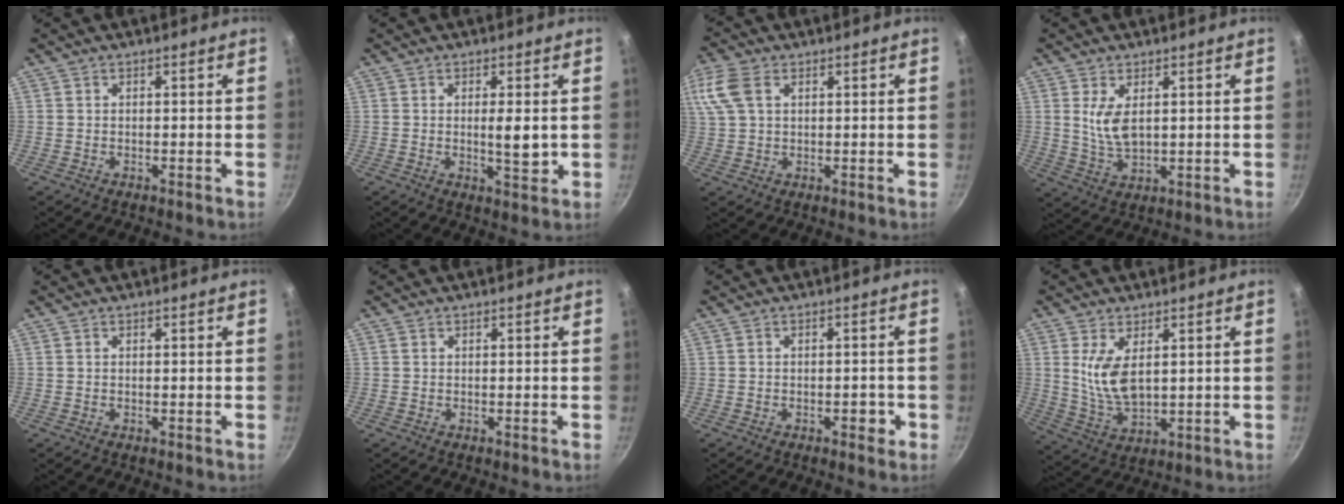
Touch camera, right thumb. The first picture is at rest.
{"total": 4.7, "force": [0.3, 1.2, 4.5], "torque": [-0.075, -0.011, 0.004]}
{"total": 8.4, "force": [3.1, 5.3, 5.7], "torque": [-0.131, 0.019, 0.061]}
{"total": 6.1, "force": [1.6, 3.1, 5.1], "torque": [-0.090, -0.021, 0.038]}
{"total": 0.0}
{"total": 0.0}
{"total": 2.7, "force": [-1.1, 1.5, 1.9], "torque": [-0.011, 0.014, -0.012]}
{"total": 8.7, "force": [2.2, 4.3, 7.2], "torque": [-0.133, -0.026, 0.054]}